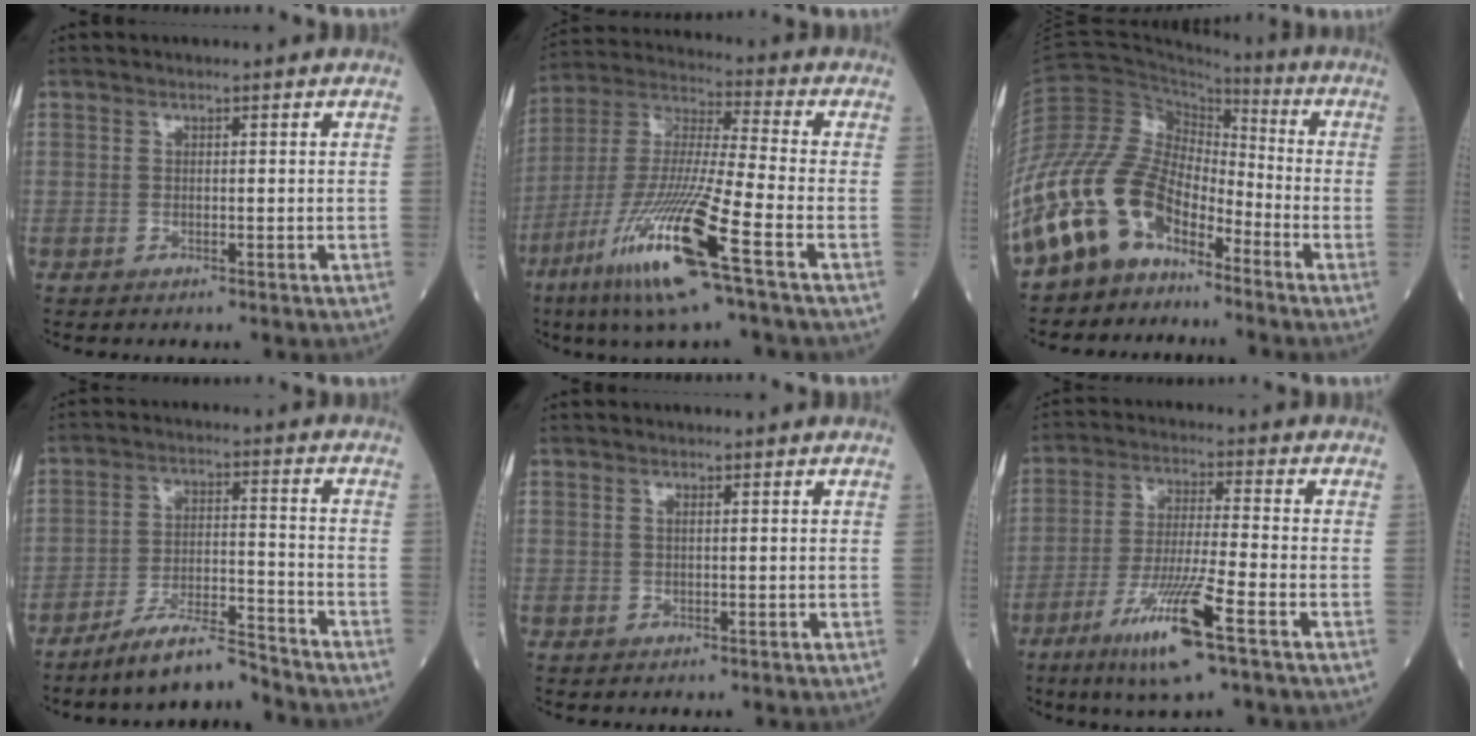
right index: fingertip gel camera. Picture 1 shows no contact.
{"total": 18.1, "force": [-8.8, 0.1, 15.8], "torque": [-0.343, -0.041, -0.173]}
{"total": 16.3, "force": [-11.2, 8.2, 8.4], "torque": [-0.193, 0.033, -0.220]}
{"total": 8.6, "force": [-7.9, 0.4, 3.3], "torque": [-0.057, -0.004, -0.140]}
{"total": 0.6, "force": [0.2, 0.1, 0.5], "torque": [-0.015, 0.000, 0.004]}
{"total": 11.6, "force": [-6.2, -0.2, 9.8], "torque": [-0.188, -0.024, -0.115]}